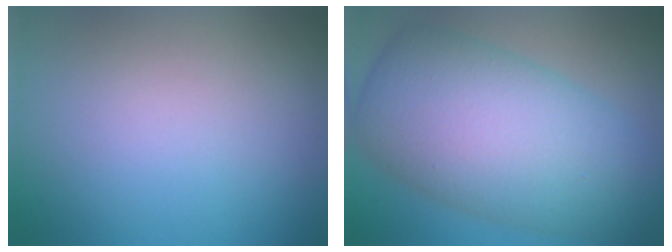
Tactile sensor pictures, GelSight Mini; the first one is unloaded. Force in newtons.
{"total": 11.6, "press": 11.6, "slide": 0.3}